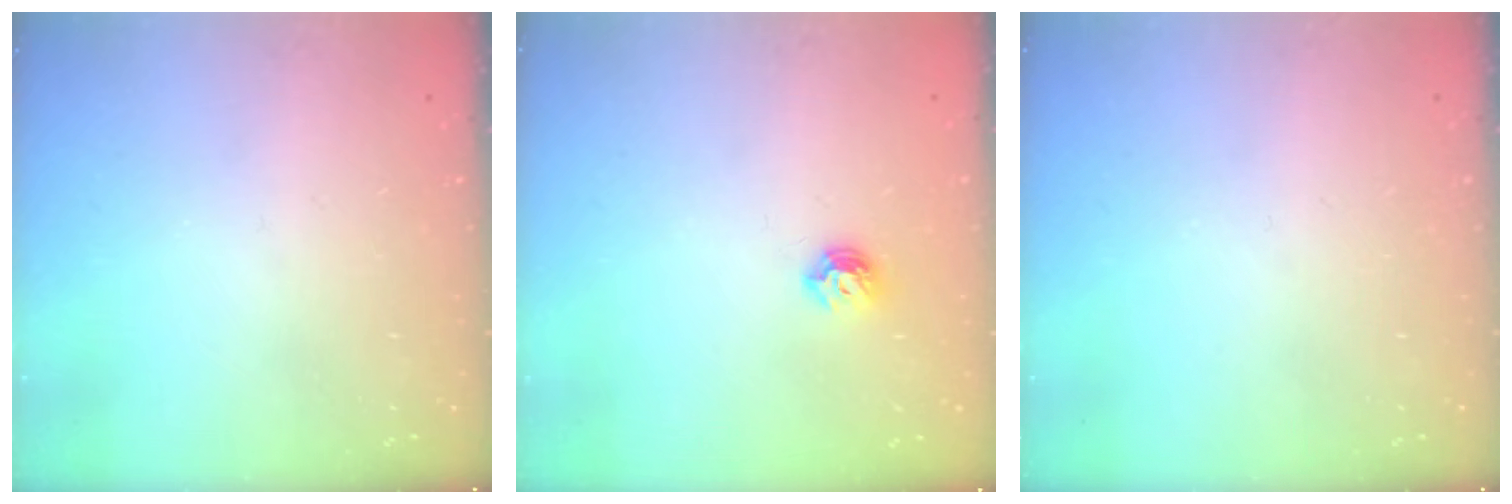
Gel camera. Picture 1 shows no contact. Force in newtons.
{"total": 6.6, "press": 6.6, "slide": 1.0}
{"total": 0.0}